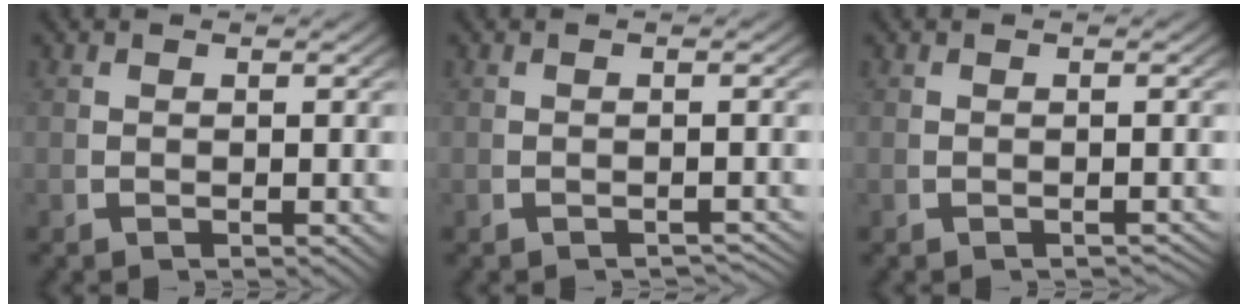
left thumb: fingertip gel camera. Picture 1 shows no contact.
{"total": 2.8, "force": [-2.7, 0.5, 0.5], "torque": [0.000, -0.001, -0.040]}
{"total": 1.4, "force": [-1.4, 0.3, 0.2], "torque": [-0.003, 0.000, -0.020]}